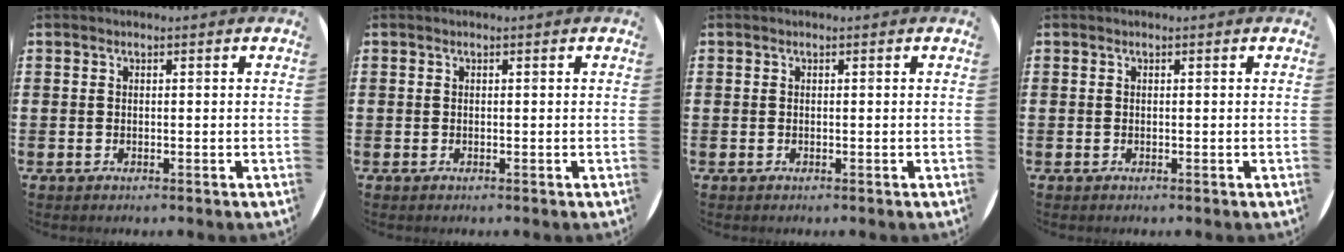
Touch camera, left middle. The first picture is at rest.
{"total": 0.0}
{"total": 0.0}
{"total": 0.0}